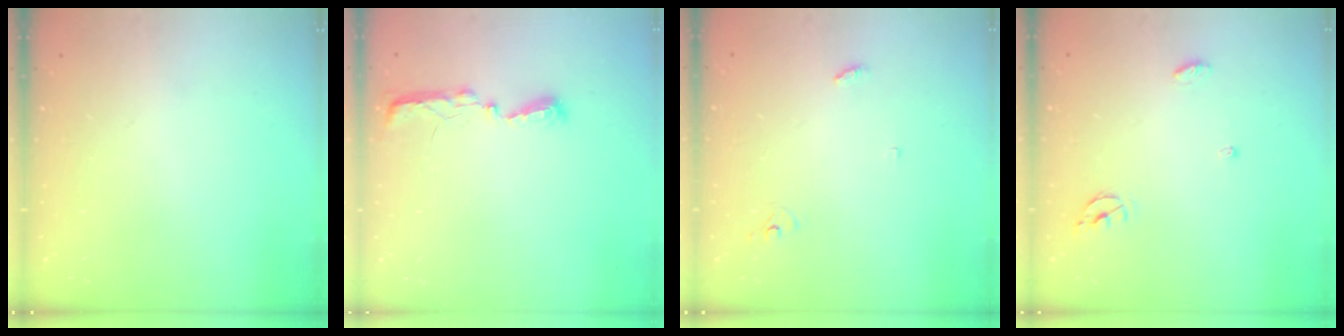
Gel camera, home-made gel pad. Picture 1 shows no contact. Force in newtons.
{"total": 5.4, "press": 5.3, "slide": 0.7}
{"total": 2.9, "press": 2.9, "slide": 0.2}
{"total": 4.2, "press": 4.2, "slide": 0.3}